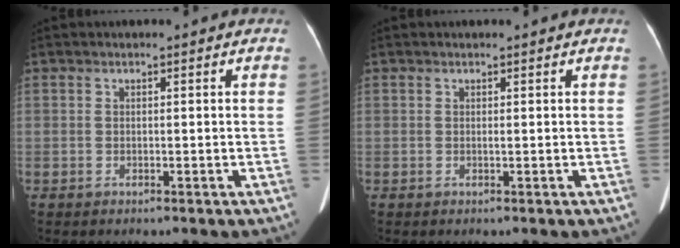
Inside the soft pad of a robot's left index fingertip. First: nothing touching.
{"total": 0.0}